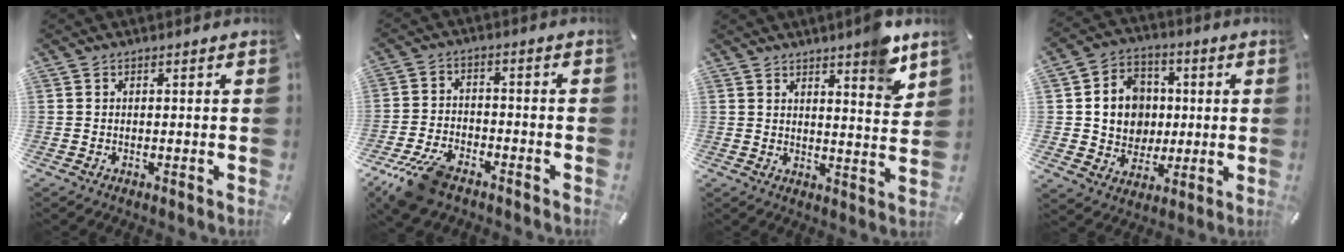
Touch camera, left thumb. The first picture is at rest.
{"total": 10.5, "force": [-7.3, 4.7, 5.8], "torque": [-0.120, 0.032, -0.135]}
{"total": 7.9, "force": [6.5, 1.3, 4.3], "torque": [-0.054, -0.047, 0.108]}
{"total": 11.4, "force": [0.7, 10.6, 4.1], "torque": [-0.079, 0.004, 0.023]}